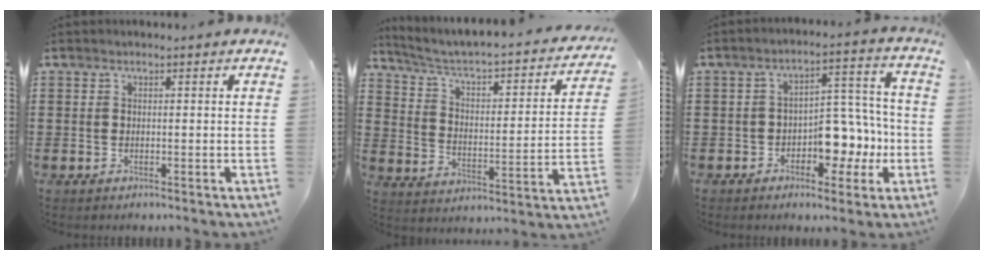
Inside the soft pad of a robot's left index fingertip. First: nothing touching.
{"total": 3.2, "force": [2.2, 0.9, 2.1], "torque": [-0.057, -0.031, 0.023]}
{"total": 7.5, "force": [-2.6, 4.6, 5.2], "torque": [-0.077, 0.011, -0.050]}